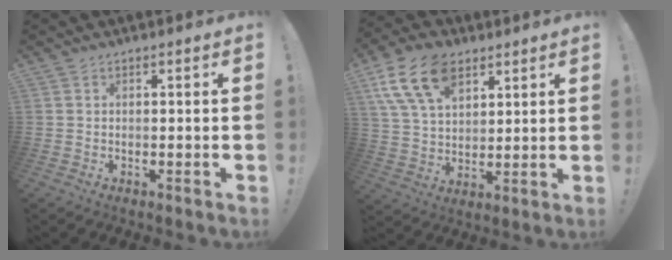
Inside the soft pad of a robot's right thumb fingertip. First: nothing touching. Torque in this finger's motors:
{"motor_torque": [0.56, 0.59, 0.56, -0.19, 0.26]}